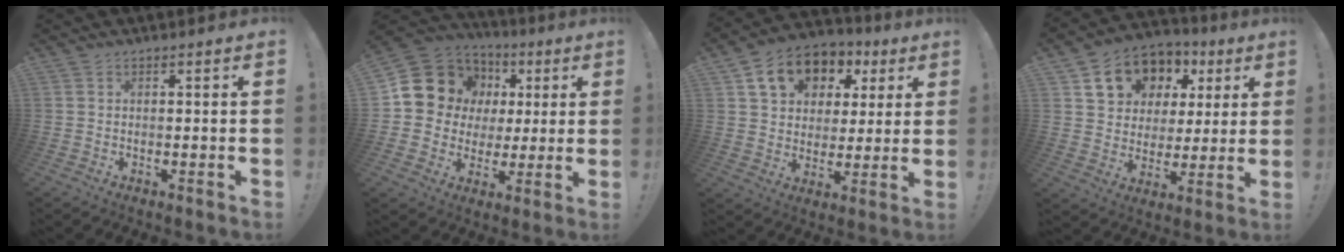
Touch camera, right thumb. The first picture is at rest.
{"total": 13.4, "force": [4.7, 12.0, 3.9], "torque": [-0.057, -0.024, 0.114]}
{"total": 13.9, "force": [6.2, 10.7, 6.2], "torque": [-0.090, -0.025, 0.121]}
{"total": 14.1, "force": [6.9, 11.1, 5.1], "torque": [-0.080, -0.035, 0.142]}